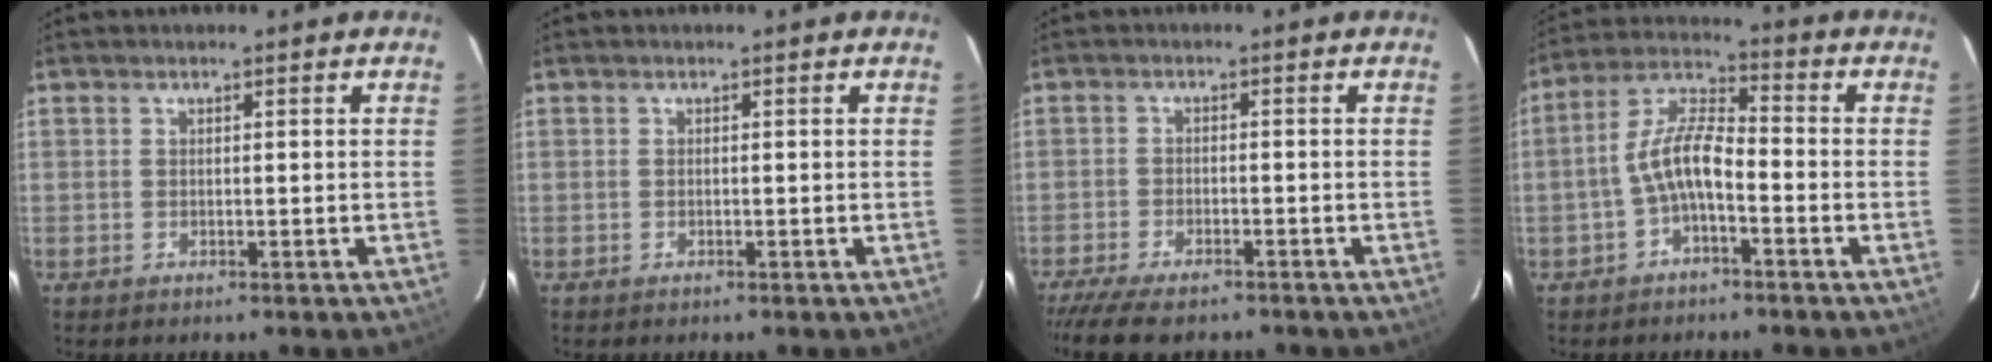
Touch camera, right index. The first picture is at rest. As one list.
[{"total": 0.0}, {"total": 9.0, "force": [-7.7, 2.4, 4.1], "torque": [-0.104, -0.033, -0.133]}, {"total": 7.8, "force": [-2.9, 2.6, 6.7], "torque": [-0.145, 0.019, -0.058]}]